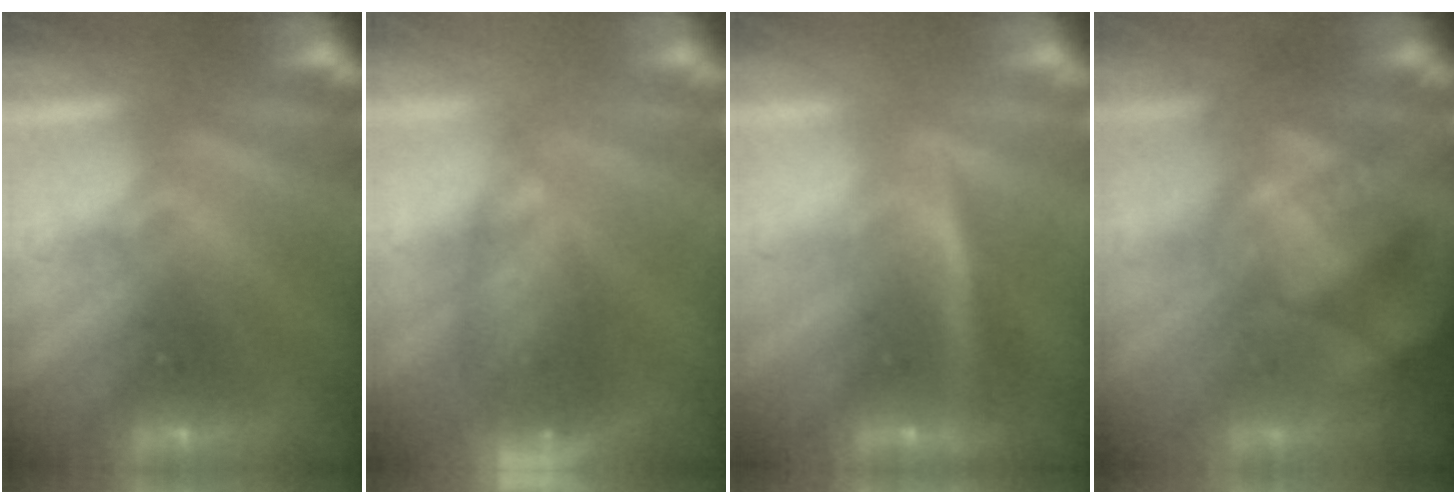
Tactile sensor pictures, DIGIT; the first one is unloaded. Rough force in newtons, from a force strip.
{"total": 6.7}
{"total": 2.9}
{"total": 5.2}